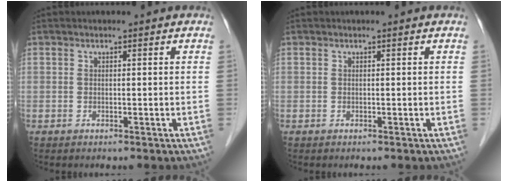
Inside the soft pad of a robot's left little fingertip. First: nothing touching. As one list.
[{"total": 0.0}]